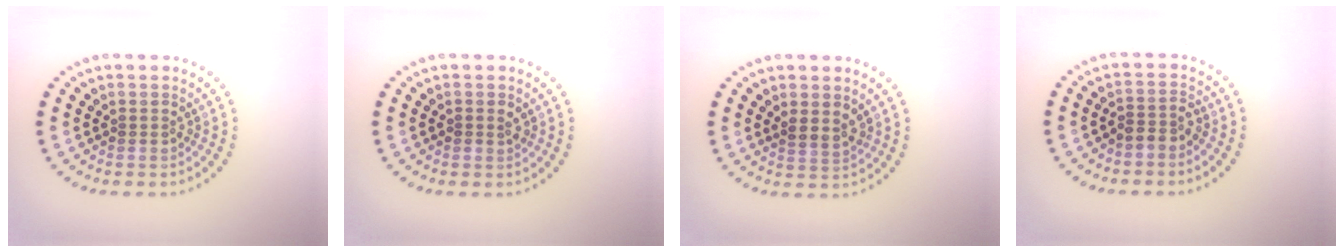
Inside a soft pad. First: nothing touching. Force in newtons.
{"total": 0.8, "press": 0.8, "slide": 0.1}
{"total": 1.3, "press": 1.0, "slide": 0.8}
{"total": 1.8, "press": 1.4, "slide": 1.0}